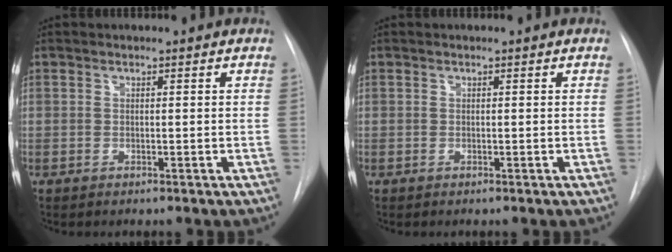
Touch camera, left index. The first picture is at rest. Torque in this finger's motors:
{"motor_torque": [-0.03, 0.03, 0.00, 0.00]}